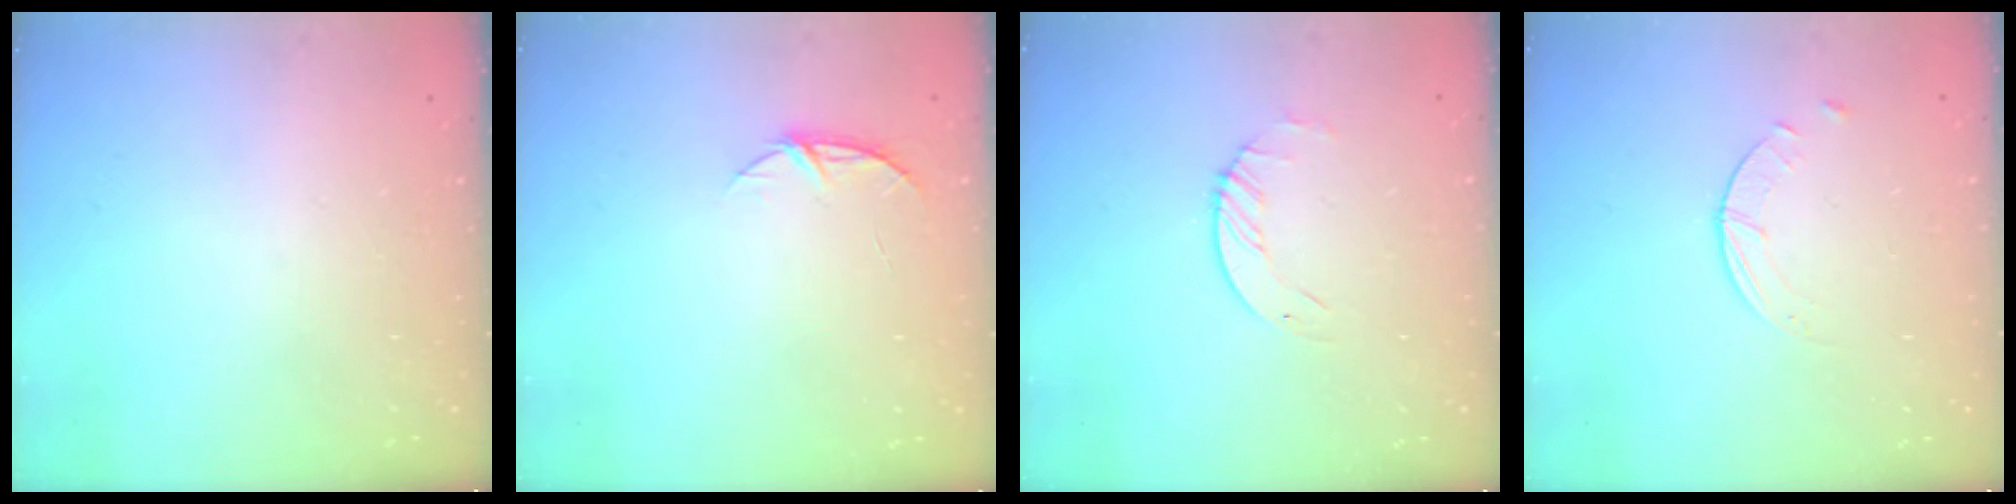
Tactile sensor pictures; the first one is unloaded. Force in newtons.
{"total": 5.4, "press": 5.4, "slide": 0.6}
{"total": 1.6, "press": 1.6, "slide": 0.2}
{"total": 0.9, "press": 0.9, "slide": 0.1}